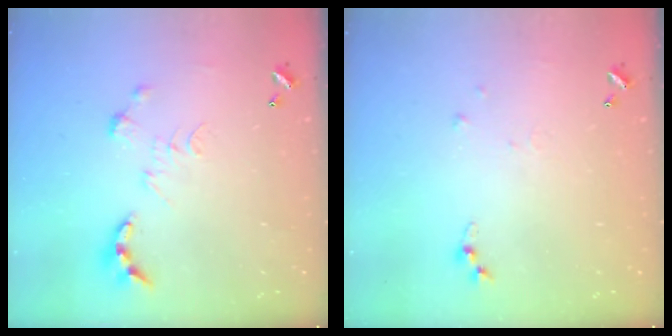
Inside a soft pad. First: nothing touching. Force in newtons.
{"total": 3.6, "press": 3.6, "slide": 0.5}